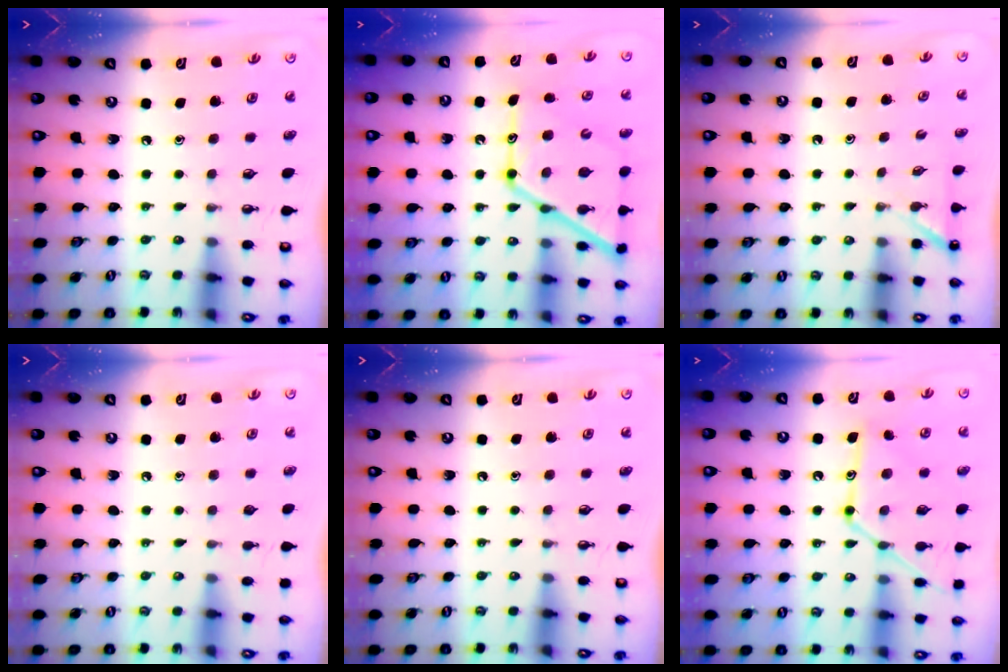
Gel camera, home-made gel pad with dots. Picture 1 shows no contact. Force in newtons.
{"total": 19.0, "press": 18.9, "slide": 1.7}
{"total": 2.3, "press": 2.3, "slide": 0.2}
{"total": 0.0}
{"total": 0.0}
{"total": 14.8, "press": 14.8, "slide": 1.0}